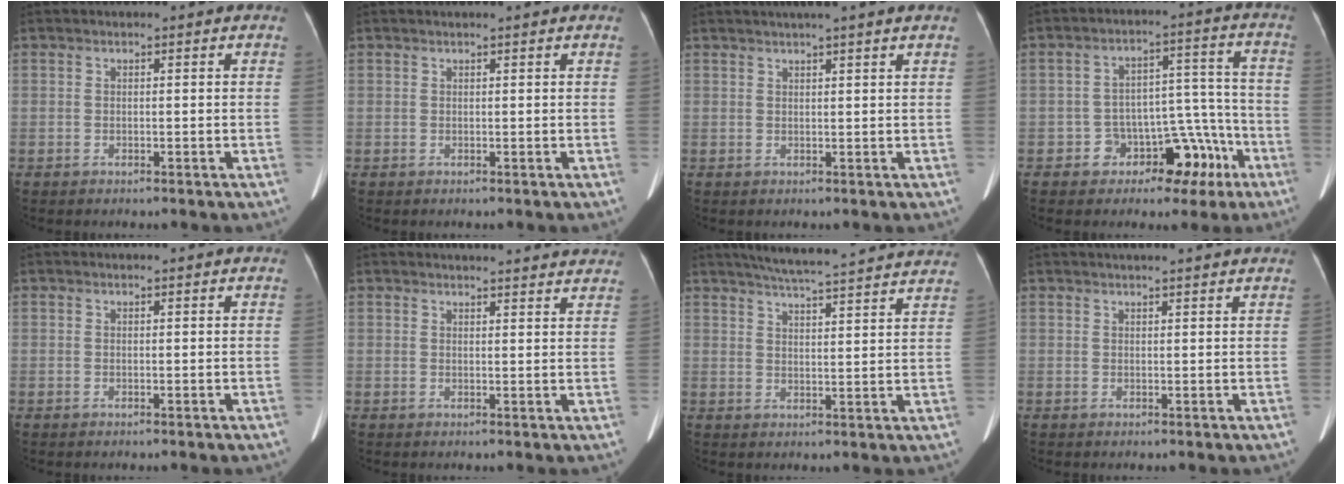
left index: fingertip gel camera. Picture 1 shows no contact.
{"total": 1.2, "force": [1.1, -0.2, 0.6], "torque": [-0.009, 0.014, 0.020]}
{"total": 4.7, "force": [3.7, -0.8, 2.7], "torque": [-0.039, 0.021, 0.052]}
{"total": 8.9, "force": [-4.9, 6.3, 4.1], "torque": [-0.035, 0.046, -0.060]}
{"total": 0.9, "force": [0.8, 0.1, 0.4], "torque": [-0.007, 0.012, 0.010]}
{"total": 14.6, "force": [13.8, 1.9, 4.6], "torque": [-0.046, 0.008, 0.153]}
{"total": 20.3, "force": [18.5, 0.6, 8.4], "torque": [-0.130, 0.007, 0.234]}
{"total": 8.0, "force": [7.1, 0.4, 3.6], "torque": [-0.053, 0.028, 0.083]}